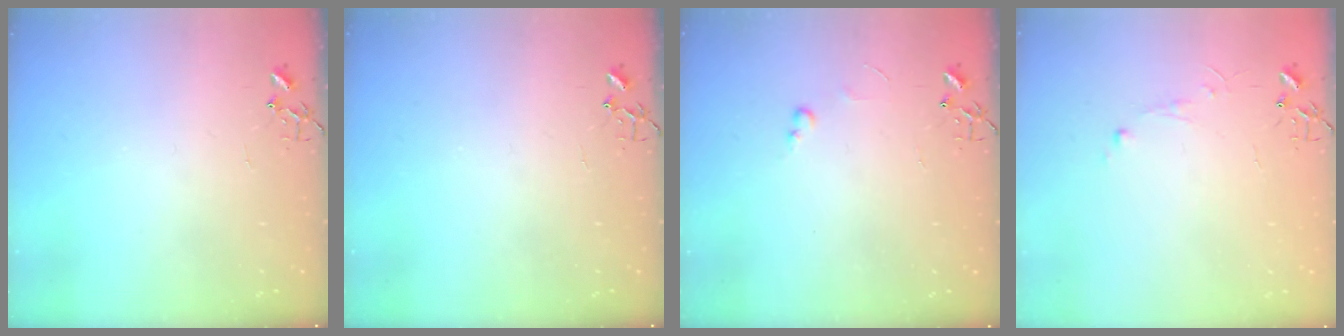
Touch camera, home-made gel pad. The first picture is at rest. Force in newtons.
{"total": 0.0}
{"total": 2.7, "press": 2.7, "slide": 0.4}
{"total": 4.3, "press": 4.3, "slide": 0.5}